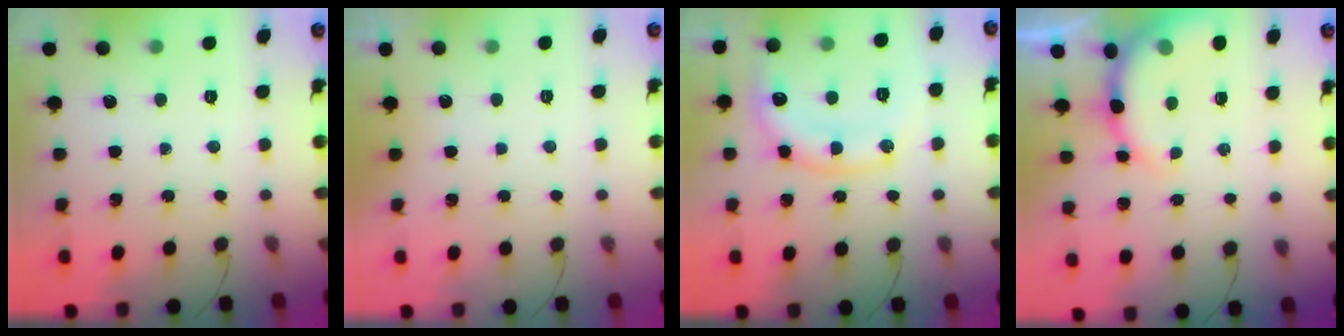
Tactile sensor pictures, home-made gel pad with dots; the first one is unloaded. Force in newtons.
{"total": 2.9, "press": 2.9, "slide": 0.1}
{"total": 13.5, "press": 13.5, "slide": 0.9}
{"total": 8.4, "press": 8.3, "slide": 1.7}